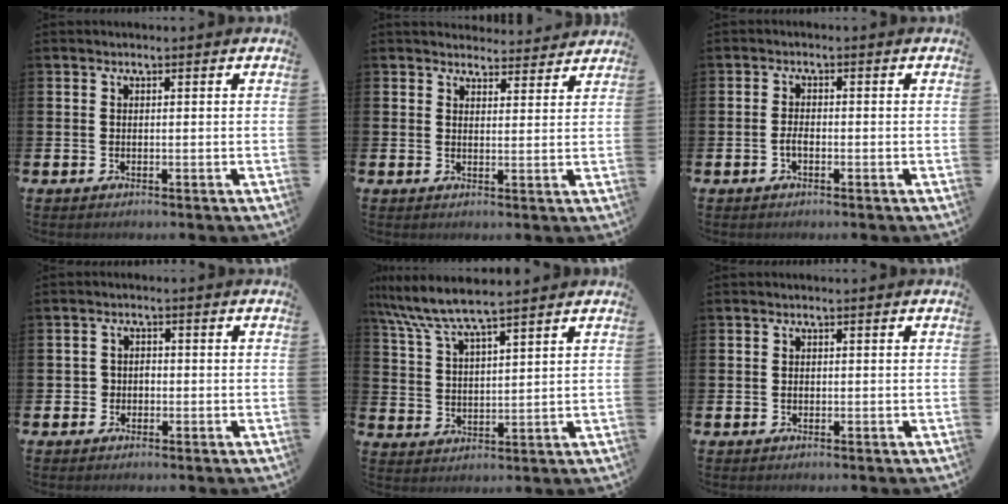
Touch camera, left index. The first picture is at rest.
{"total": 3.8, "force": [3.7, 1.0, -0.1], "torque": [0.006, -0.022, 0.065]}
{"total": 1.6, "force": [-0.6, 0.7, 1.2], "torque": [-0.020, 0.000, -0.013]}
{"total": 1.8, "force": [-0.6, 1.6, 0.3], "torque": [-0.007, 0.005, -0.016]}
{"total": 7.2, "force": [6.6, 0.6, 2.9], "torque": [-0.081, -0.027, 0.117]}
{"total": 0.5, "force": [0.0, 0.4, 0.3], "torque": [-0.003, 0.002, -0.003]}